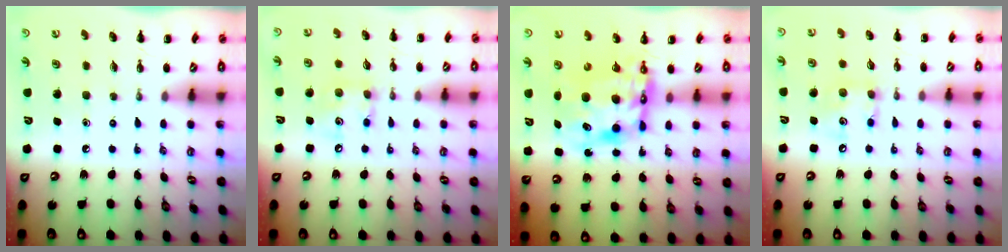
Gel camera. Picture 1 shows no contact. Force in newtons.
{"total": 7.6, "press": 7.6, "slide": 0.6}
{"total": 10.0, "press": 9.7, "slide": 2.6}
{"total": 7.6, "press": 7.6, "slide": 0.6}